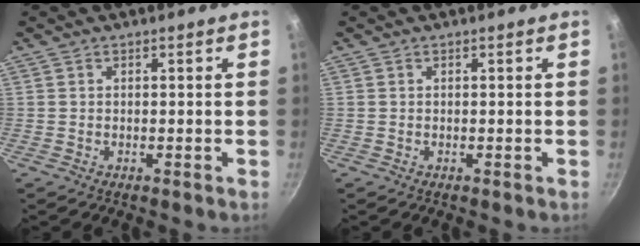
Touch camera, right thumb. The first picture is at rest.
{"total": 0.0}